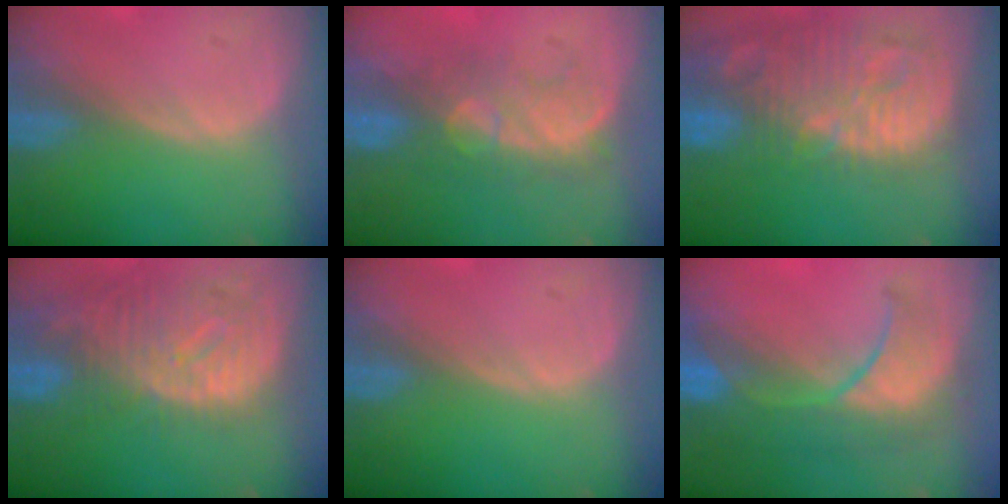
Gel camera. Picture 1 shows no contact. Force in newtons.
{"total": 7.9, "press": 7.7, "slide": 1.5}
{"total": 14.4, "press": 12.5, "slide": 7.2}
{"total": 12.2, "press": 10.5, "slide": 6.2}
{"total": 0.0}
{"total": 9.9, "press": 9.3, "slide": 3.5}